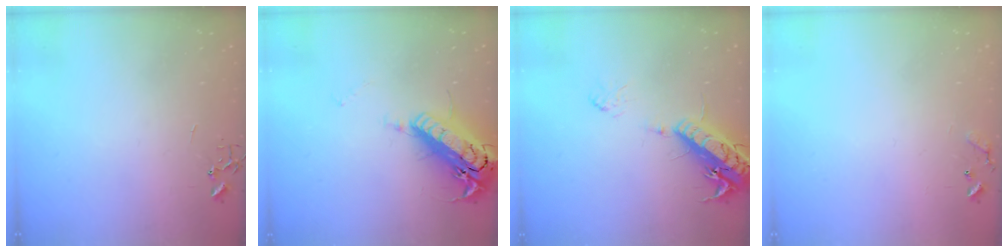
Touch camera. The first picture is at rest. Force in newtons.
{"total": 21.3, "press": 20.9, "slide": 4.0}
{"total": 16.4, "press": 15.9, "slide": 3.8}
{"total": 7.7, "press": 7.7, "slide": 0.5}